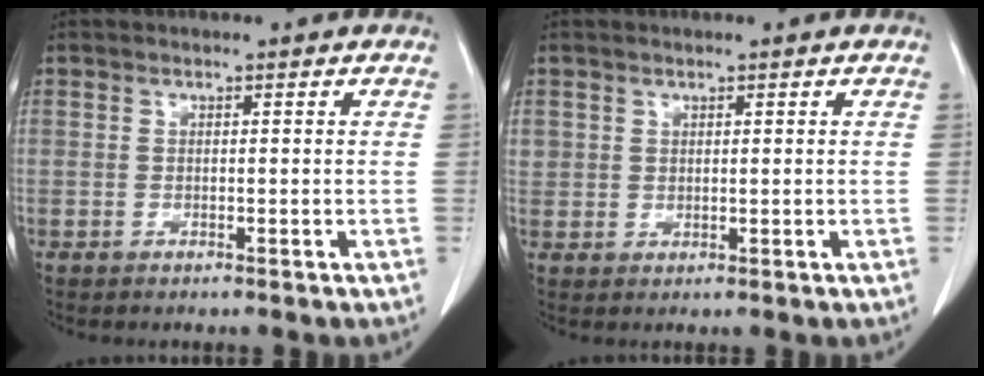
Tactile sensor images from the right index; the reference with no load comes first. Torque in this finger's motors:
{"motor_torque": [0.29, 0.05, 0.15, 0.04]}